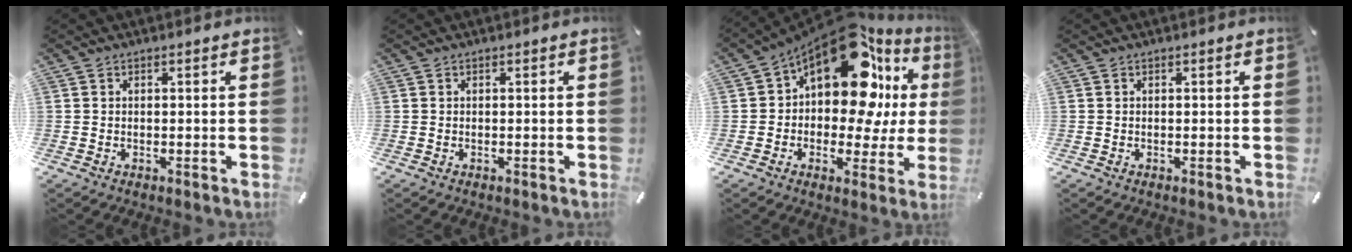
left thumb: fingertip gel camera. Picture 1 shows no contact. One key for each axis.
{"total": 0.0}
{"total": 20.3, "fx": 8.2, "fy": 11.0, "fz": 15.1, "tx": -0.245, "ty": -0.065, "tz": 0.133}
{"total": 0.0}